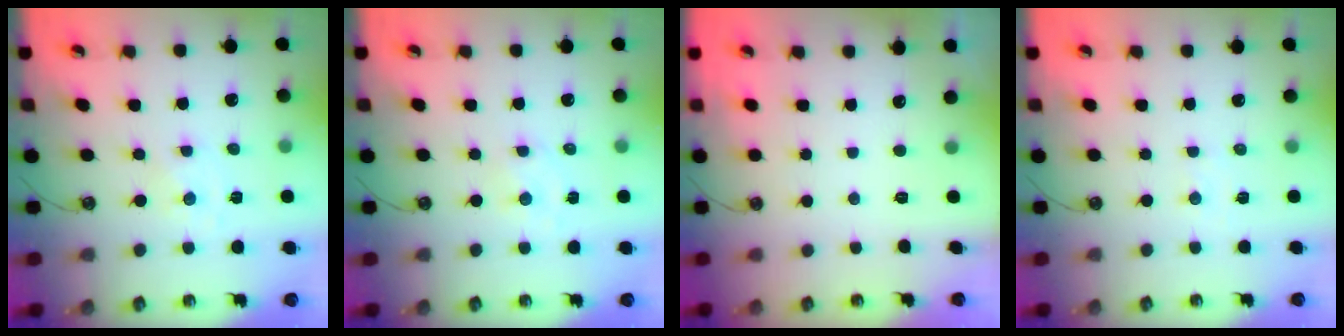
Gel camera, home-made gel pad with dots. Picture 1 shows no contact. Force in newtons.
{"total": 1.3, "press": 1.3, "slide": 0.2}
{"total": 0.0}
{"total": 2.3, "press": 2.3, "slide": 0.3}